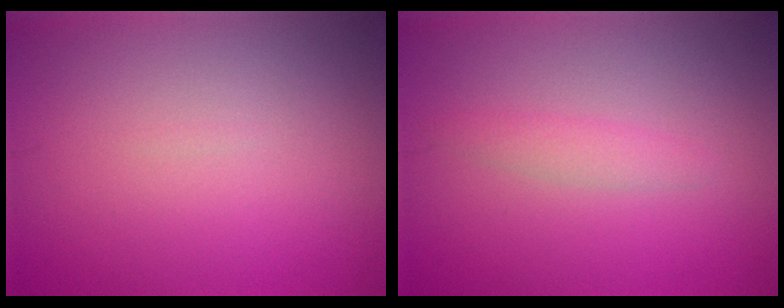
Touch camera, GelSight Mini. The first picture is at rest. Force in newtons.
{"total": 1.4, "press": 1.4, "slide": 0.1}